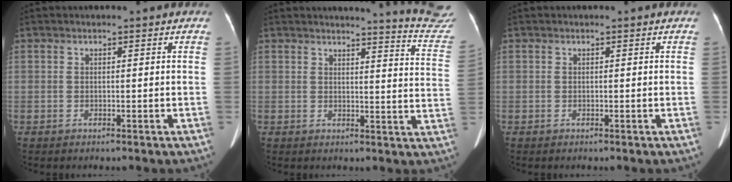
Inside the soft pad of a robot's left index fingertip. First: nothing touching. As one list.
[{"total": 12.6, "force": [12.5, -1.2, 1.1], "torque": [-0.002, -0.118, 0.109]}, {"total": 0.0}]